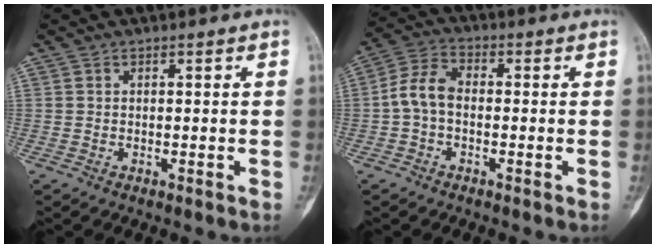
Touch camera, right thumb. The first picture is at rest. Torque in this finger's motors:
{"motor_torque": [0.27, 0.27, 0.18, -0.18, 0.05]}